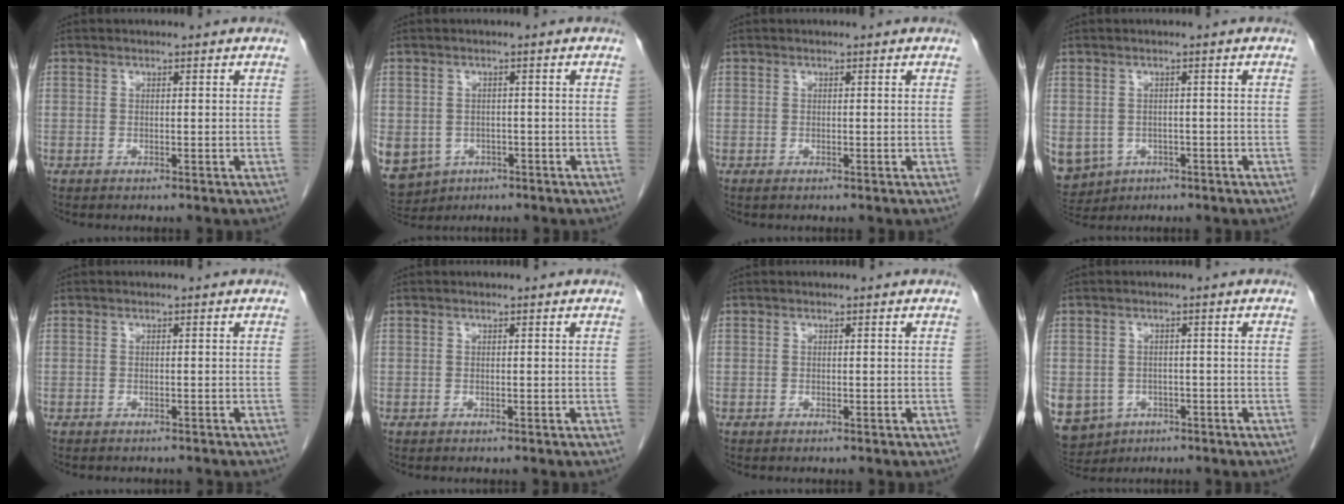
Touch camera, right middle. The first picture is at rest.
{"total": 17.3, "force": [-6.8, 14.6, 6.3], "torque": [-0.239, -0.010, -0.087]}
{"total": 0.0}
{"total": 14.0, "force": [-5.4, 12.0, 4.8], "torque": [-0.174, -0.008, -0.066]}
{"total": 3.6, "force": [-3.2, 1.1, 1.3], "torque": [-0.020, -0.005, -0.035]}
{"total": 0.0}
{"total": 0.0}
{"total": 13.7, "force": [-5.7, 11.6, 4.4], "torque": [-0.159, -0.003, -0.069]}